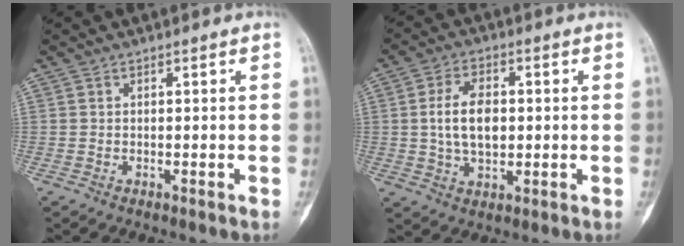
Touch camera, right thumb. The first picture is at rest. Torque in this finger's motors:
{"motor_torque": [1.04, 0.98, 0.22, -0.16, 0.24]}